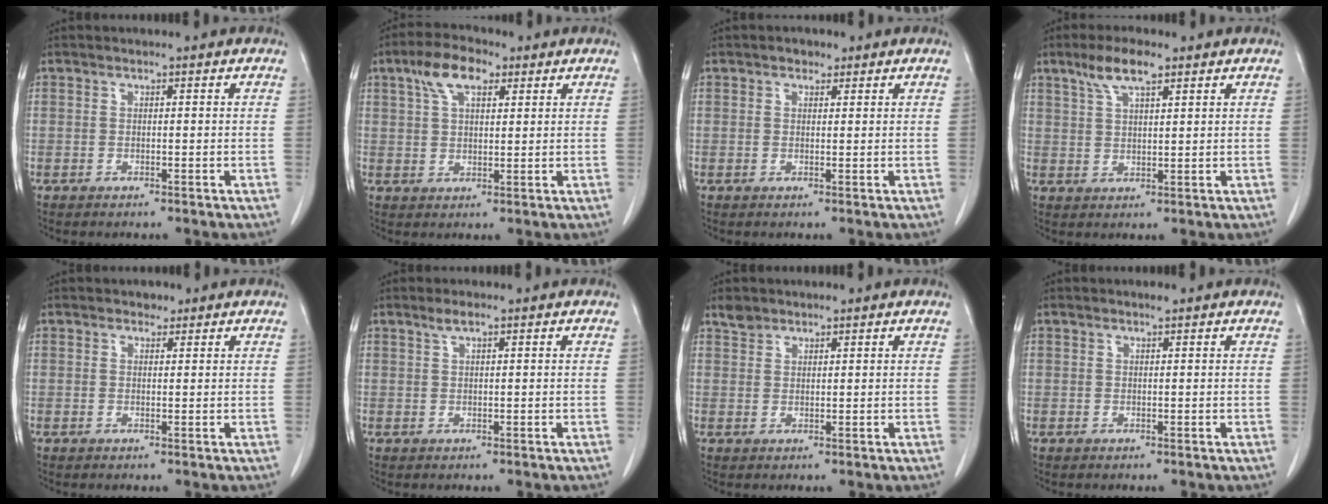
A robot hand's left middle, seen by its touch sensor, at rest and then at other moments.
{"total": 6.9, "force": [3.7, 2.9, 5.0], "torque": [-0.100, 0.019, 0.067]}
{"total": 1.5, "force": [1.0, 1.0, 0.5], "torque": [-0.010, 0.002, 0.013]}
{"total": 5.6, "force": [3.8, 1.3, 4.0], "torque": [-0.085, 0.010, 0.072]}
{"total": 1.2, "force": [0.9, 0.8, 0.2], "torque": [-0.001, -0.002, 0.011]}
{"total": 1.5, "force": [1.1, 0.1, 1.0], "torque": [-0.024, 0.004, 0.023]}
{"total": 2.0, "force": [1.7, 1.0, 0.2], "torque": [-0.008, 0.007, 0.032]}
{"total": 0.7, "force": [0.6, 0.1, 0.4], "torque": [-0.012, 0.002, 0.012]}